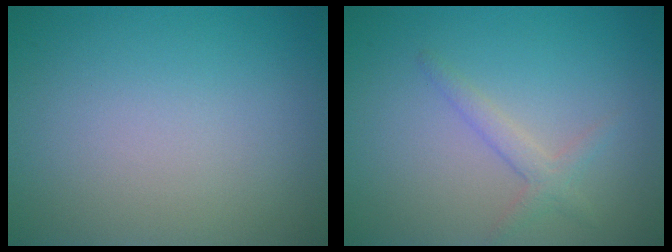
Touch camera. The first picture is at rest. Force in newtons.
{"total": 1.8, "press": 1.8, "slide": 0.1}